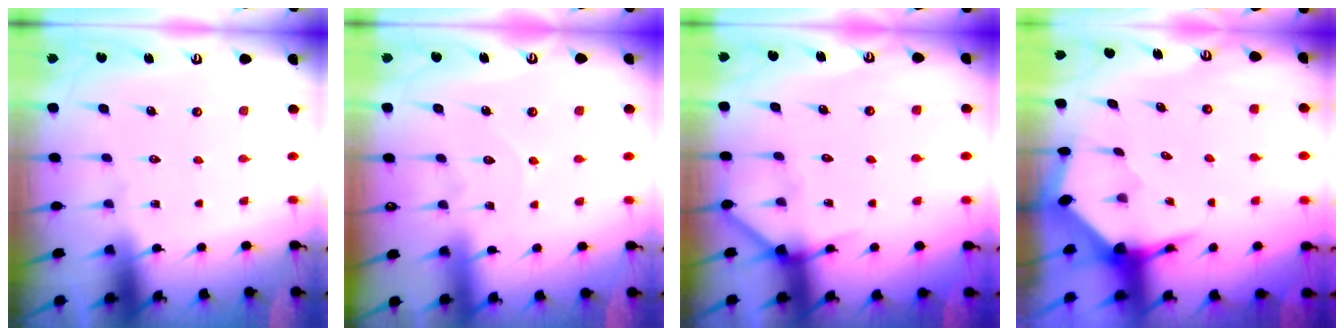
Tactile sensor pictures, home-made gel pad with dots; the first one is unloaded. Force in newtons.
{"total": 4.0, "press": 4.0, "slide": 0.4}
{"total": 4.2, "press": 4.2, "slide": 0.3}
{"total": 3.8, "press": 3.7, "slide": 0.4}